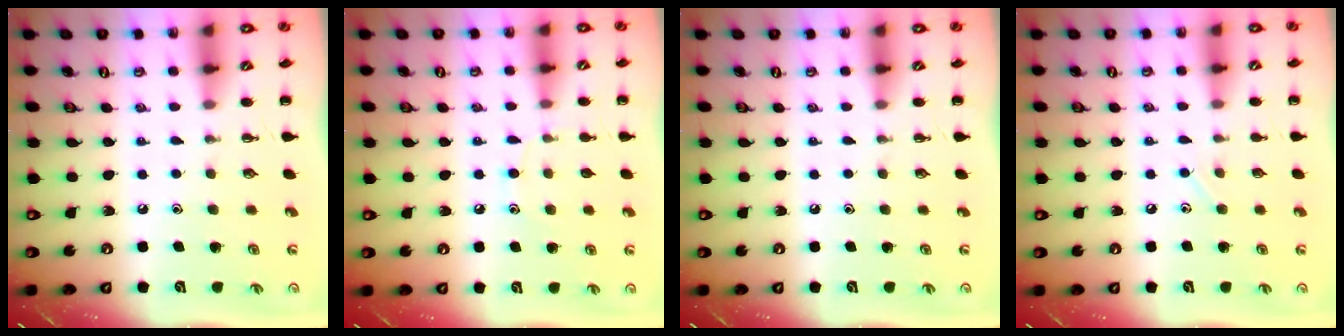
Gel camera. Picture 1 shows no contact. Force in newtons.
{"total": 6.9, "press": 6.5, "slide": 2.3}
{"total": 0.0}
{"total": 4.1, "press": 3.9, "slide": 1.1}